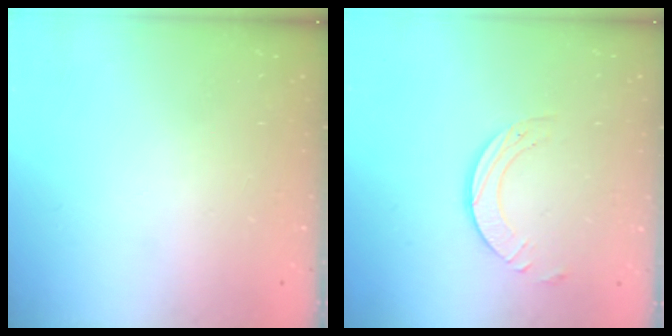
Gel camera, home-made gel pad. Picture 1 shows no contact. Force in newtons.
{"total": 4.3, "press": 4.3, "slide": 0.1}